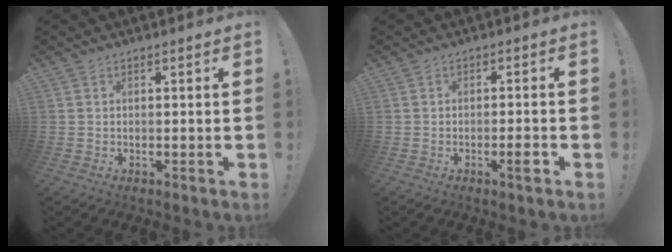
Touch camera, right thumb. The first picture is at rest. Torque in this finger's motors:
{"motor_torque": [0.16, 0.04, 0.14, -0.07, 0.02]}